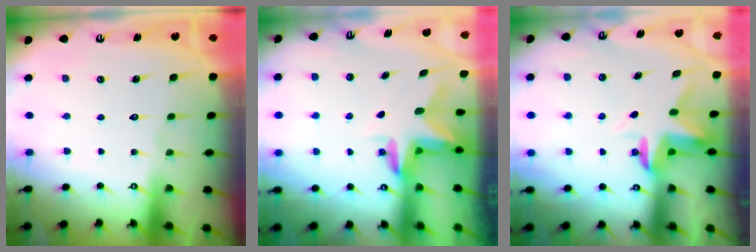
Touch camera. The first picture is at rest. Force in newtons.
{"total": 3.1, "press": 3.1, "slide": 0.2}
{"total": 3.2, "press": 3.2, "slide": 0.3}